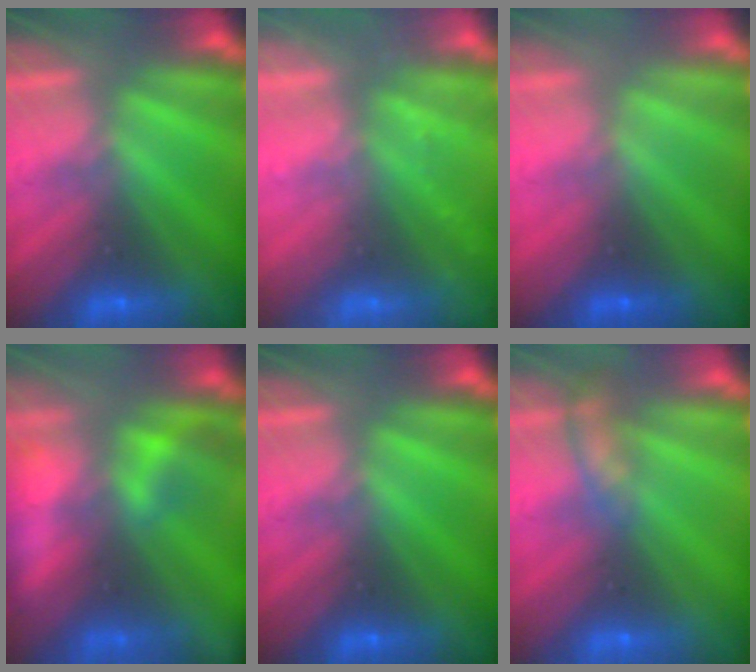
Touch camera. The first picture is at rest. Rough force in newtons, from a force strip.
{"total": 2.2}
{"total": 2.9}
{"total": 6.6}
{"total": 0.0}
{"total": 2.3}